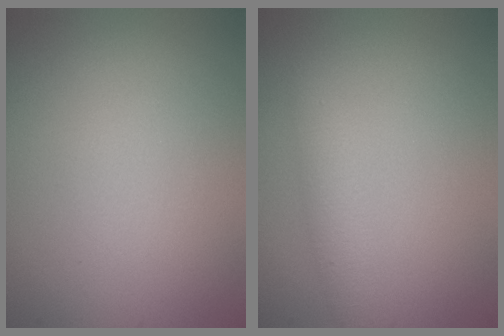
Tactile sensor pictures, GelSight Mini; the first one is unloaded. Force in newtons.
{"total": 2.0, "press": 2.0, "slide": 0.2}